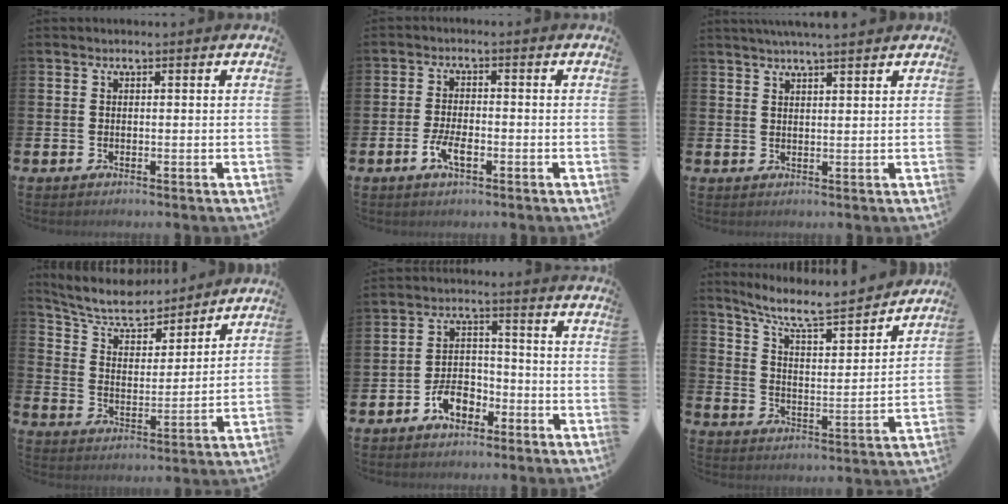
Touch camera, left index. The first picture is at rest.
{"total": 3.6, "force": [-1.2, 1.5, 3.1], "torque": [-0.057, 0.001, -0.023]}
{"total": 3.5, "force": [3.3, -0.1, 1.2], "torque": [-0.020, -0.010, 0.058]}
{"total": 8.2, "force": [7.6, 2.1, 2.3], "torque": [-0.080, -0.050, 0.133]}
{"total": 5.1, "force": [-3.1, 3.0, 2.6], "torque": [-0.052, 0.019, -0.058]}
{"total": 8.5, "force": [7.6, 1.3, 3.4], "torque": [-0.094, -0.056, 0.128]}